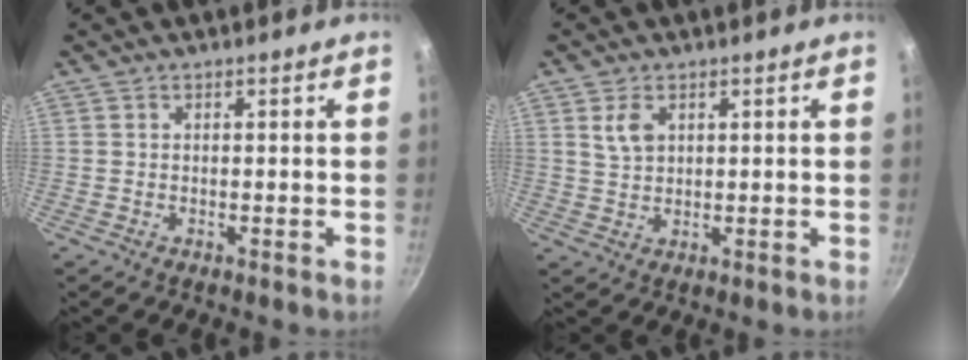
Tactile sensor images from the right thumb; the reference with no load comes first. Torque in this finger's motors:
{"motor_torque": [-0.60, 0.47, -0.20, 0.10, 0.00]}